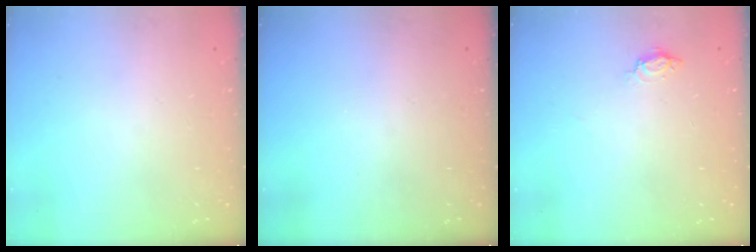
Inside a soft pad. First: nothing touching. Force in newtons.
{"total": 0.0}
{"total": 4.3, "press": 4.3, "slide": 0.5}